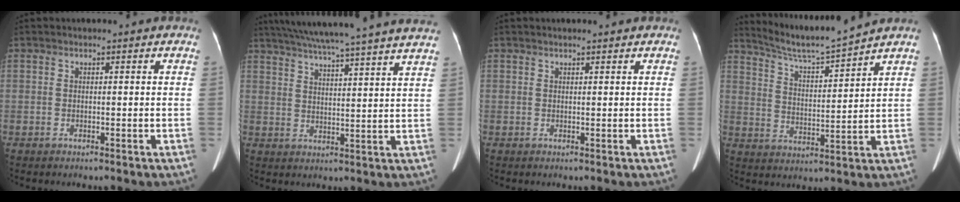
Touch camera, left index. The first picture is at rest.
{"total": 24.3, "force": [21.6, -0.5, 11.2], "torque": [-0.190, 0.000, 0.287]}
{"total": 2.0, "force": [1.7, 0.3, 1.0], "torque": [-0.010, 0.017, 0.024]}
{"total": 9.3, "force": [8.9, -1.6, 2.4], "torque": [-0.054, -0.004, 0.165]}